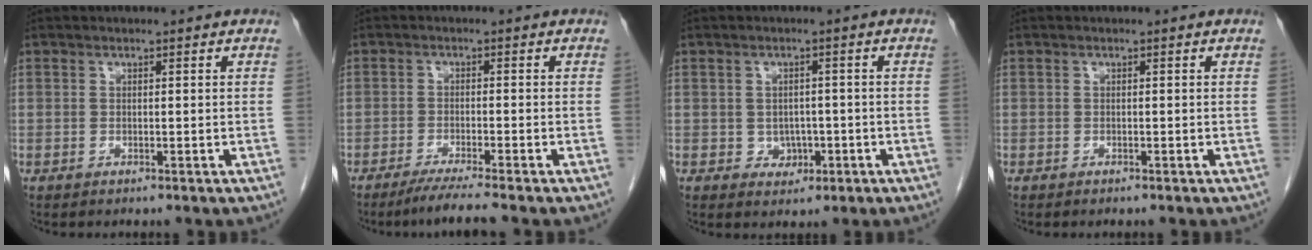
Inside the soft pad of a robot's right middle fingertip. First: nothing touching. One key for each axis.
{"total": 5.1, "fx": -4.1, "fy": -1.0, "fz": 2.7, "tx": -0.044, "ty": -0.017, "tz": -0.073}
{"total": 2.9, "fx": -0.7, "fy": 2.4, "fz": 1.4, "tx": -0.014, "ty": 0.005, "tz": 0.000}
{"total": 0.0}